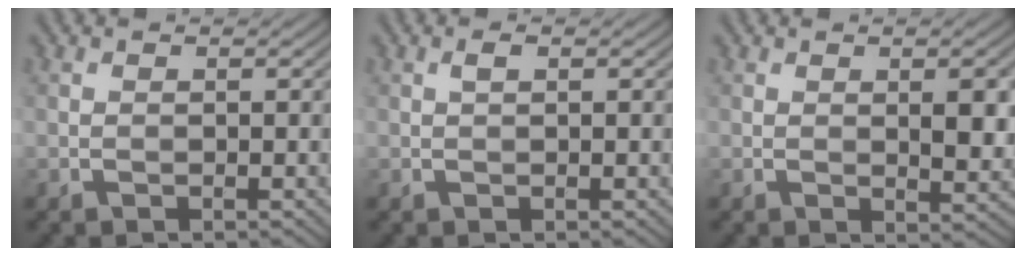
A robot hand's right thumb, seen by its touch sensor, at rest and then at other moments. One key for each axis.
{"total": 1.0, "fx": 0.3, "fy": 0.3, "fz": 0.9, "tx": -0.018, "ty": 0.001, "tz": 0.005}
{"total": 4.4, "fx": 0.7, "fy": 1.7, "fz": 4.1, "tx": -0.063, "ty": -0.001, "tz": 0.016}